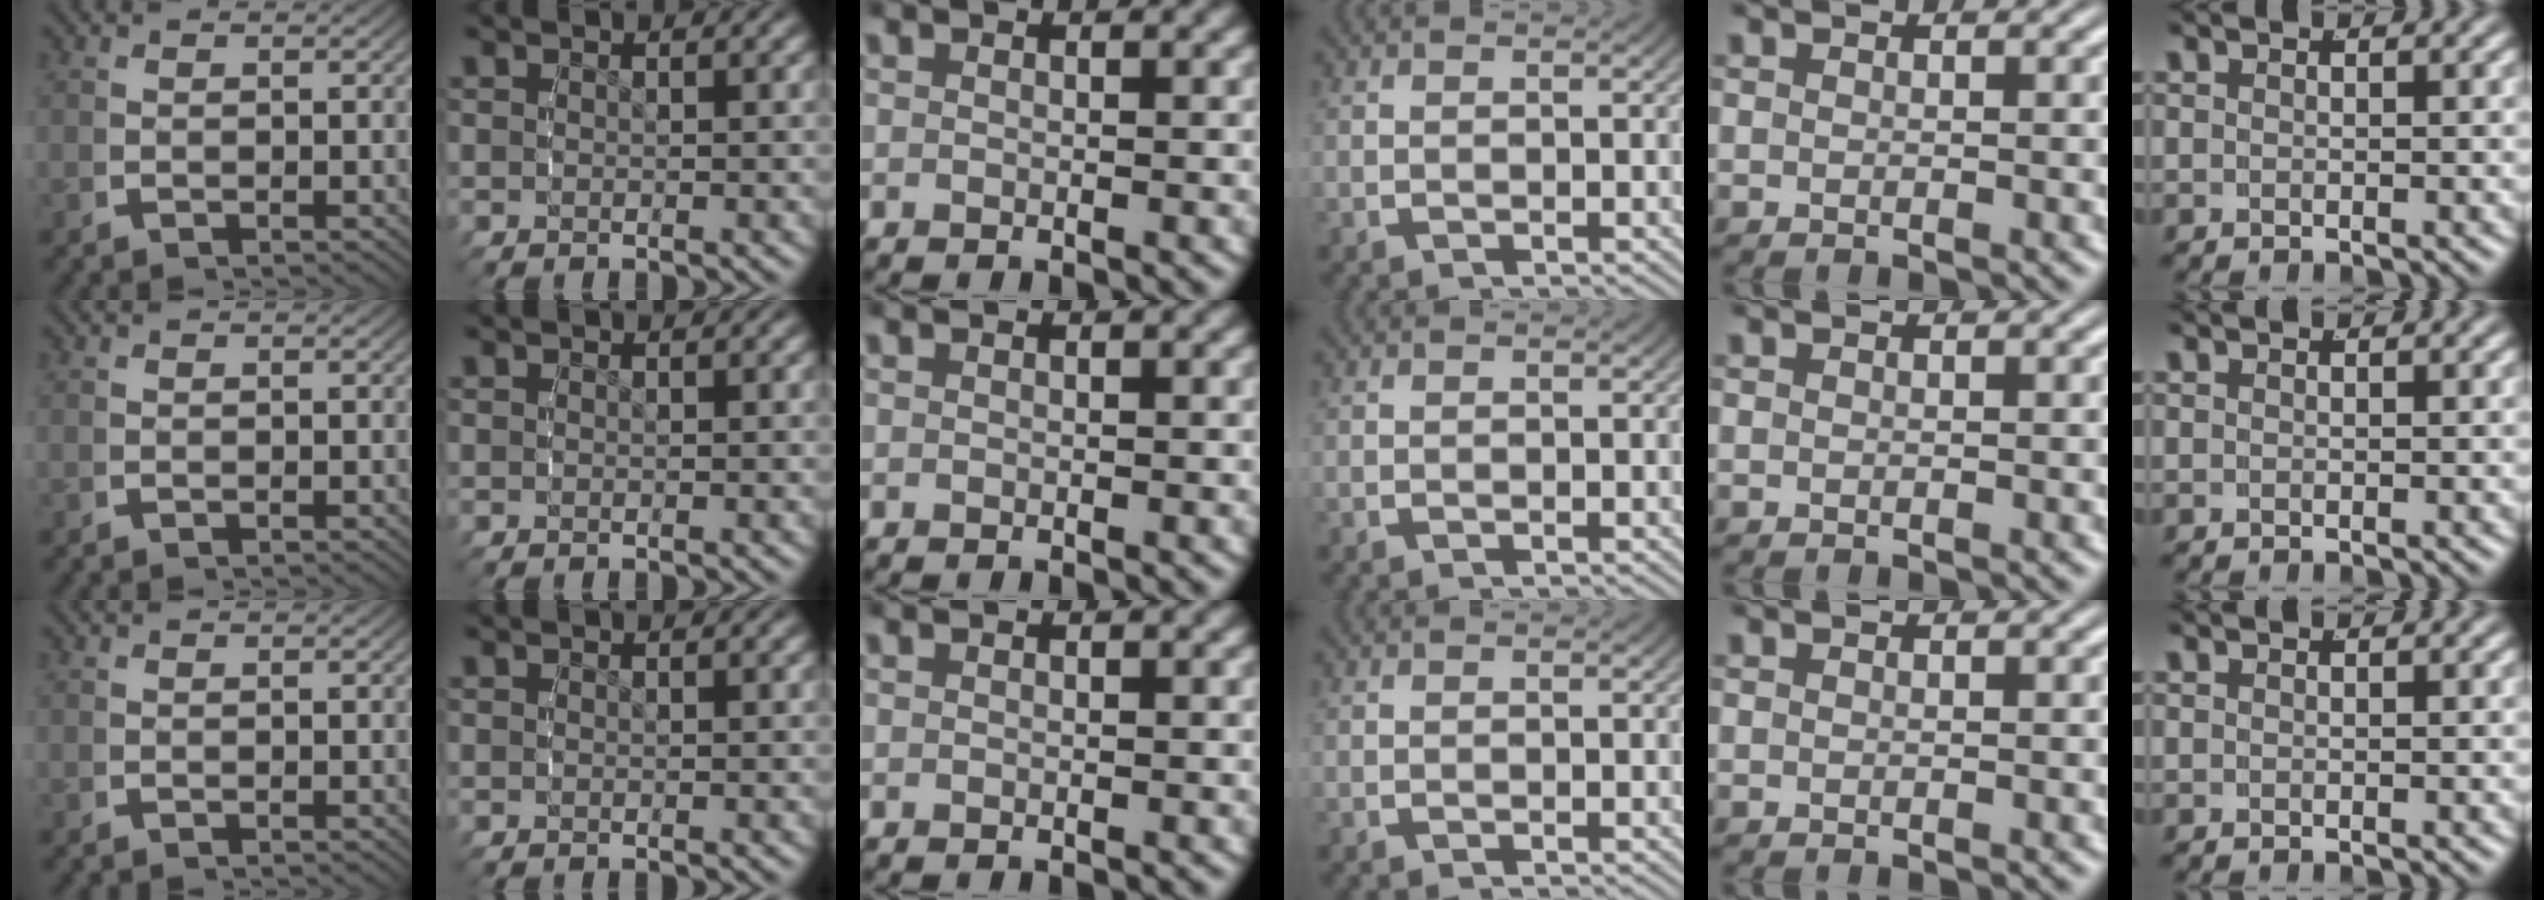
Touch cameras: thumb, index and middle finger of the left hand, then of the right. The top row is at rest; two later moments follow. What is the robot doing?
{"motion": "reach", "object": "sponge"}